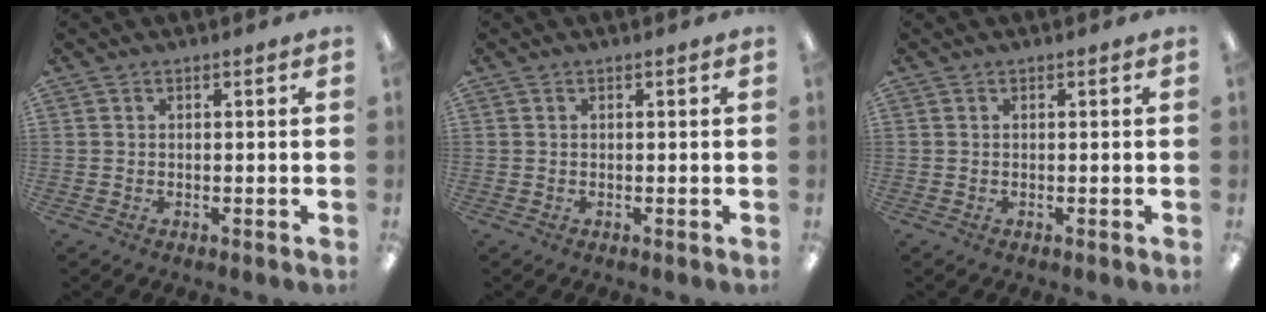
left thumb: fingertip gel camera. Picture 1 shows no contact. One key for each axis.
{"total": 0.0}
{"total": 0.0}